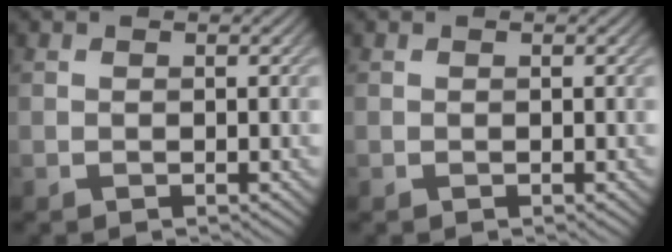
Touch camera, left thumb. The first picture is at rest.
{"total": 0.0}